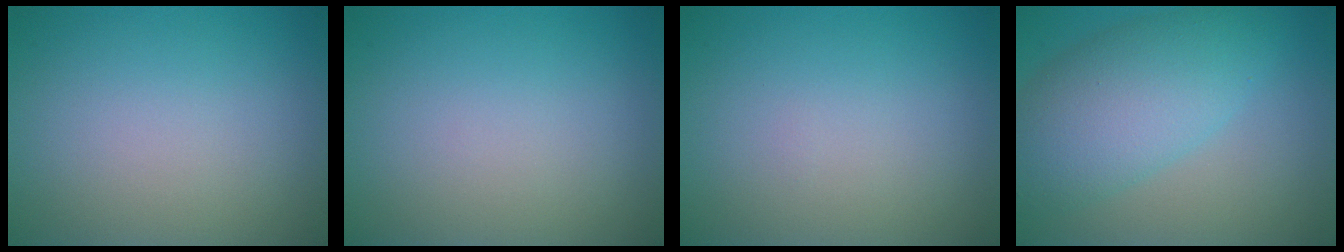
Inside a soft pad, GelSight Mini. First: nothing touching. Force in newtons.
{"total": 0.0}
{"total": 0.0}
{"total": 7.2, "press": 7.2, "slide": 0.2}